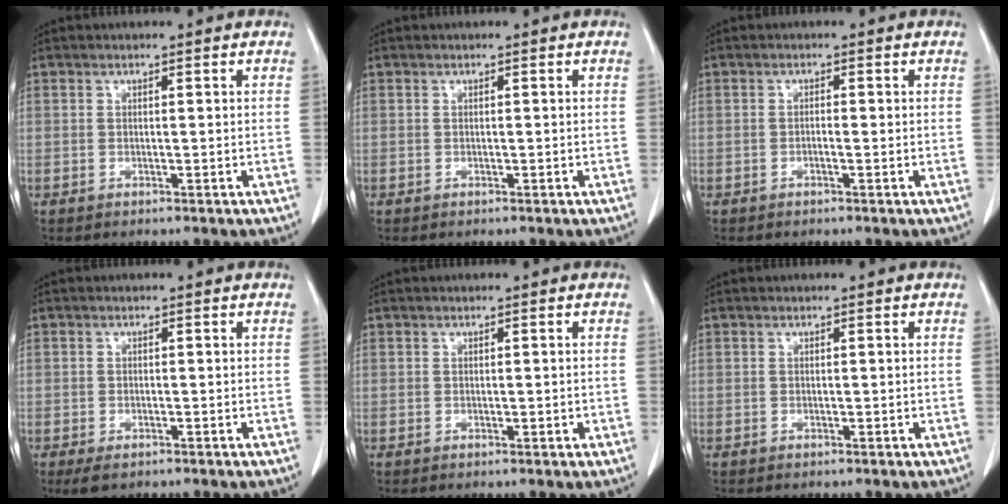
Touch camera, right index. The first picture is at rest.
{"total": 0.0}
{"total": 0.7, "force": [-0.2, 0.1, 0.7], "torque": [-0.011, 0.002, -0.003]}
{"total": 2.0, "force": [-1.2, 1.0, 1.2], "torque": [-0.025, -0.004, -0.014]}
{"total": 0.7, "force": [-0.1, 0.3, 0.7], "torque": [-0.012, -0.001, 0.002]}
{"total": 0.0}